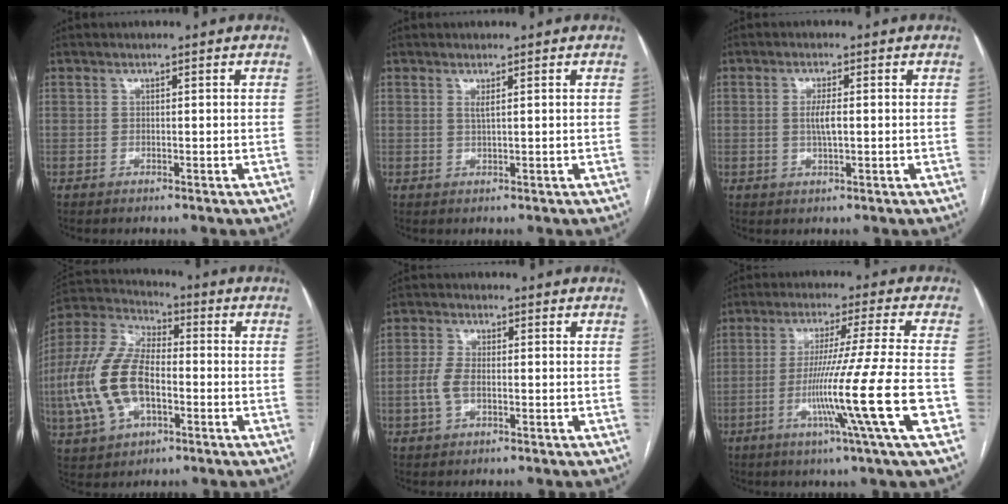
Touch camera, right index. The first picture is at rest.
{"total": 1.0, "force": [0.5, -0.1, 0.9], "torque": [-0.024, -0.005, 0.010]}
{"total": 2.8, "force": [-0.1, 0.5, 2.8], "torque": [-0.055, -0.002, 0.000]}
{"total": 15.4, "force": [-3.2, 8.0, 12.8], "torque": [-0.304, 0.014, -0.058]}
{"total": 4.0, "force": [-1.0, 1.9, 3.3], "torque": [-0.087, 0.006, -0.022]}
{"total": 14.6, "force": [-4.8, -2.8, 13.5], "torque": [-0.244, -0.025, -0.088]}